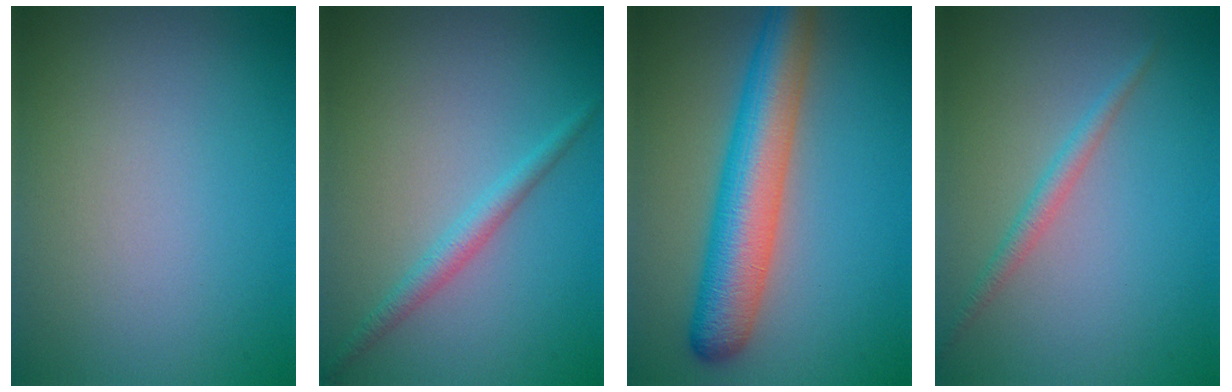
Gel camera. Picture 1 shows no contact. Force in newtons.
{"total": 1.8, "press": 1.8, "slide": 0.1}
{"total": 7.6, "press": 7.5, "slide": 0.3}
{"total": 1.5, "press": 1.5, "slide": 0.1}